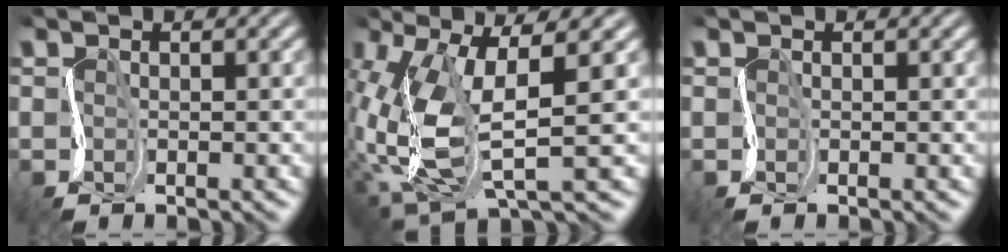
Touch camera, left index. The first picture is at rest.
{"total": 9.1, "force": [-0.4, 3.7, 8.3], "torque": [-0.187, -0.012, 0.000]}
{"total": 0.0}